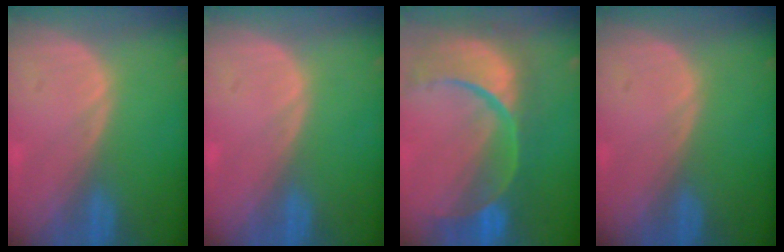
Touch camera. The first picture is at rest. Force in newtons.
{"total": 0.0}
{"total": 13.8, "press": 11.0, "slide": 8.5}
{"total": 0.0}